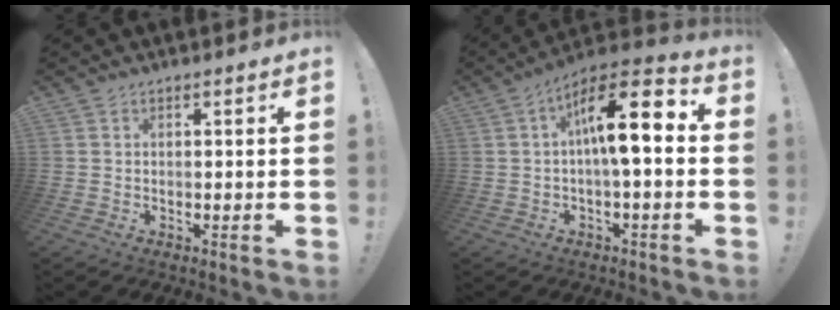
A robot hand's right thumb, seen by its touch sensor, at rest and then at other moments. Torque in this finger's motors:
{"motor_torque": [0.80, 2.31, 0.24, 0.26, 0.32]}